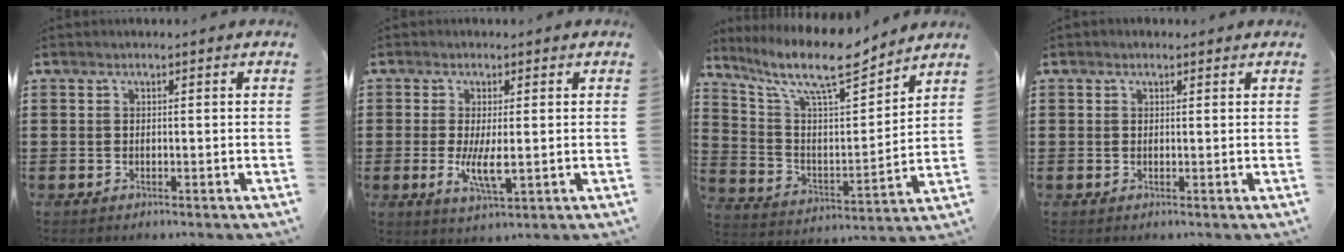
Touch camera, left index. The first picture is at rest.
{"total": 5.4, "force": [-0.5, 1.5, 5.2], "torque": [-0.105, -0.005, -0.011]}
{"total": 11.9, "force": [9.4, 2.6, 6.9], "torque": [-0.160, -0.050, 0.160]}
{"total": 0.7, "force": [0.5, 0.4, 0.2], "torque": [-0.006, 0.003, 0.009]}